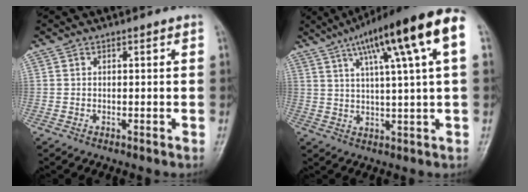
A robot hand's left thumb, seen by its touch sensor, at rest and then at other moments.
{"total": 17.2, "force": [7.4, 1.9, 15.4], "torque": [-0.237, 0.008, 0.109]}